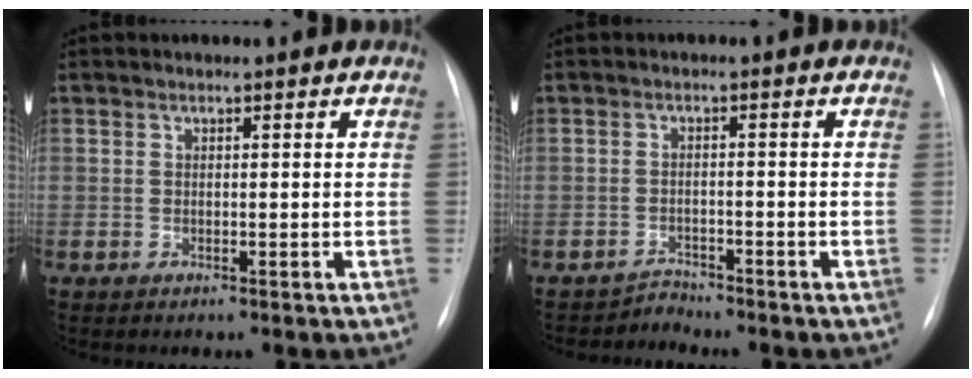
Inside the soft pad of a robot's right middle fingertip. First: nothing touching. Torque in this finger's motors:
{"motor_torque": [-0.02, 0.02, -0.06, -0.01]}